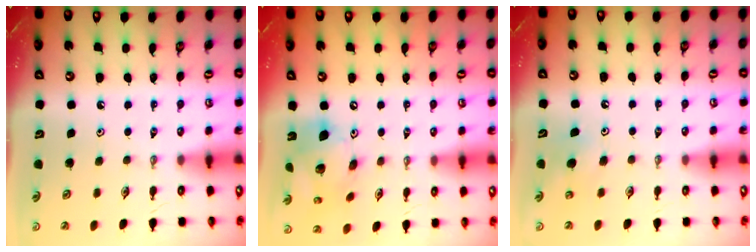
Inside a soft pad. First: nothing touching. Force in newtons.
{"total": 14.8, "press": 14.7, "slide": 2.0}
{"total": 5.8, "press": 5.7, "slide": 1.0}